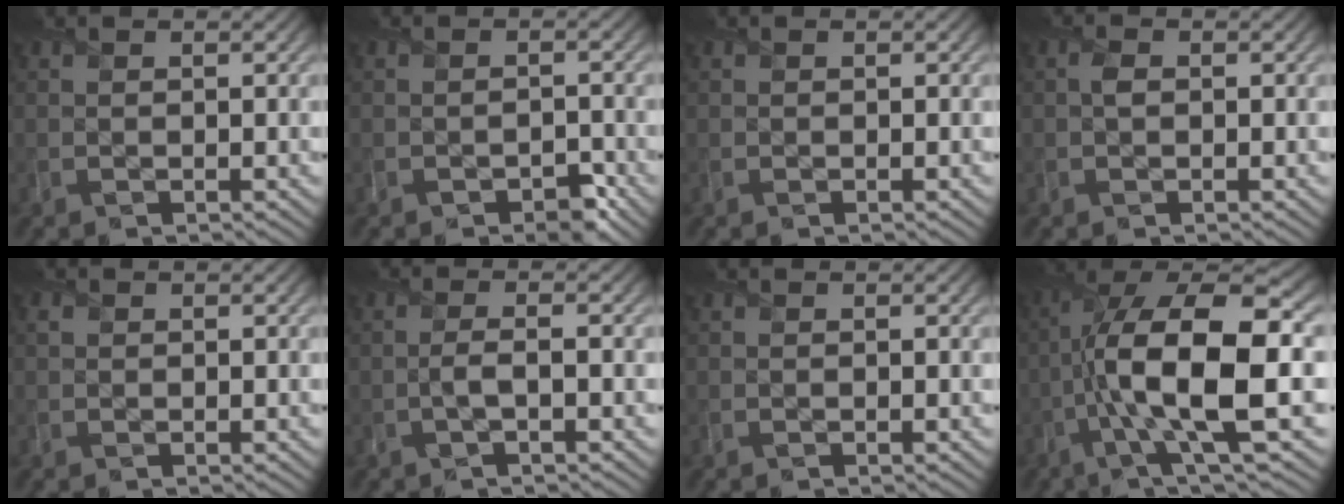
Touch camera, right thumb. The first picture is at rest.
{"total": 2.5, "force": [-1.7, 1.3, 1.2], "torque": [-0.018, -0.003, -0.028]}
{"total": 0.0}
{"total": 0.9, "force": [0.0, 0.6, 0.6], "torque": [-0.012, 0.001, -0.001]}
{"total": 0.5, "force": [0.2, 0.5, 0.0], "torque": [0.003, -0.002, 0.004]}
{"total": 2.0, "force": [-0.6, 0.4, 1.8], "torque": [-0.036, 0.003, -0.017]}
{"total": 0.0}
{"total": 15.4, "force": [-2.4, 4.8, 14.4], "torque": [-0.264, 0.005, -0.040]}